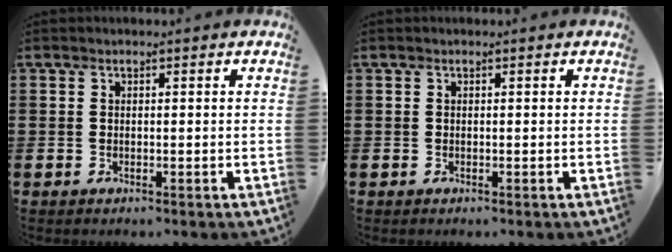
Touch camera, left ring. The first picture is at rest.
{"total": 0.0}